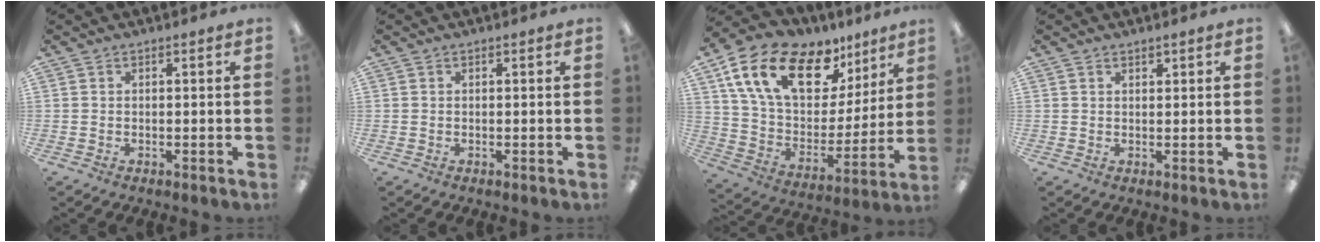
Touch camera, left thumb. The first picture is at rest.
{"total": 0.0}
{"total": 20.4, "force": [12.2, 11.1, 12.0], "torque": [-0.221, -0.059, 0.223]}
{"total": 1.2, "force": [1.0, 0.5, 0.3], "torque": [-0.007, 0.000, 0.019]}